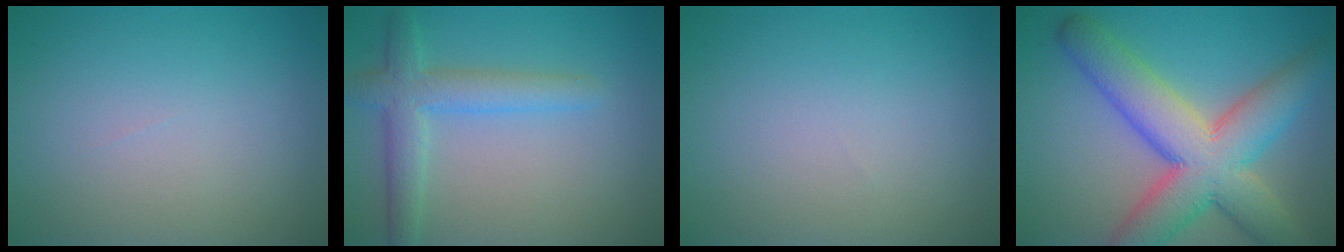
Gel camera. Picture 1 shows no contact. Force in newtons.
{"total": 2.9, "press": 2.9, "slide": 0.1}
{"total": 0.0}
{"total": 10.2, "press": 10.2, "slide": 0.5}